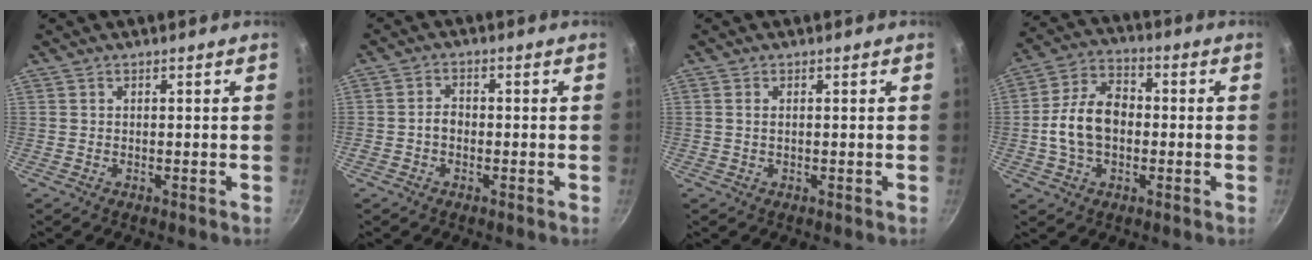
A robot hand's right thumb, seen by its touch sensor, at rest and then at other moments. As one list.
[{"total": 2.4, "force": [-0.7, 1.8, 1.5], "torque": [-0.017, 0.016, -0.013]}, {"total": 0.7, "force": [0.2, 0.3, 0.6], "torque": [-0.013, 0.001, 0.002]}, {"total": 11.9, "force": [-1.0, 8.1, 8.7], "torque": [-0.137, 0.029, -0.030]}]